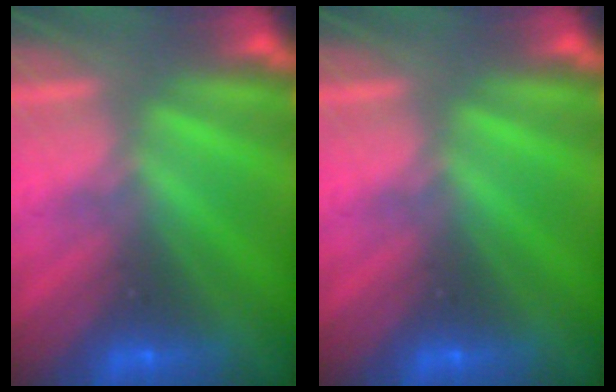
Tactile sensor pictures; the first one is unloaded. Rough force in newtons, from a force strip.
{"total": 0.0}